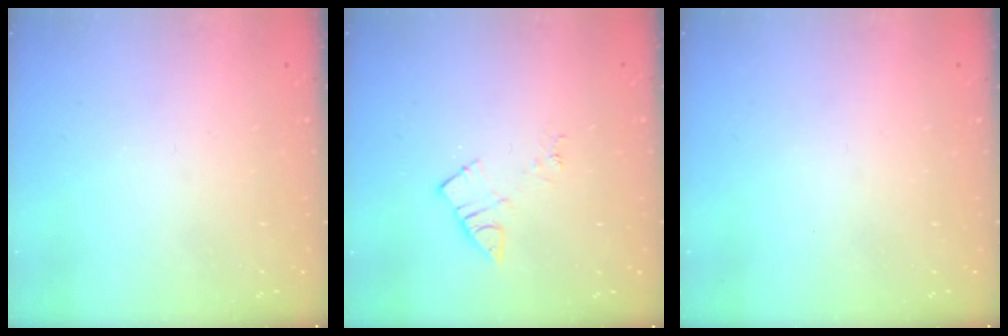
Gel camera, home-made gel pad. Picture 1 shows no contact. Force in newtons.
{"total": 4.3, "press": 4.3, "slide": 0.4}
{"total": 0.0}